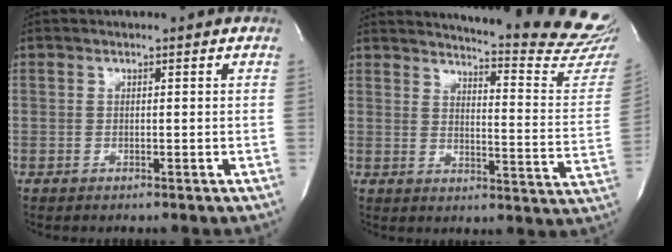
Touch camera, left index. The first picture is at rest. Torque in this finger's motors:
{"motor_torque": [0.24, -0.23, 0.41, 0.06]}